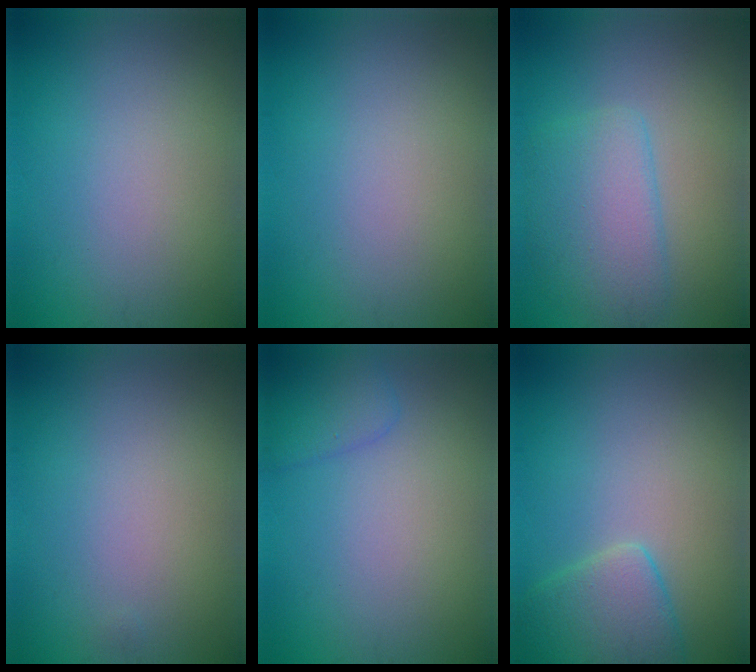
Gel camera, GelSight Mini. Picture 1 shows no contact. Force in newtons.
{"total": 0.0}
{"total": 4.6, "press": 4.6, "slide": 0.2}
{"total": 0.0}
{"total": 2.0, "press": 2.0, "slide": 0.1}
{"total": 4.2, "press": 4.1, "slide": 0.2}